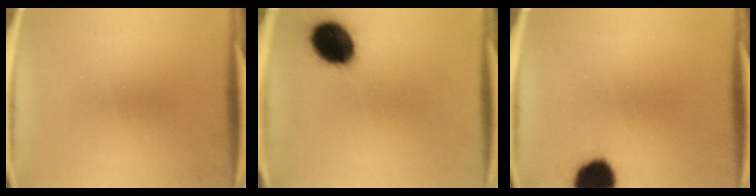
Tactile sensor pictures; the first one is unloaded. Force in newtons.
{"total": 13.8}
{"total": 11.1}